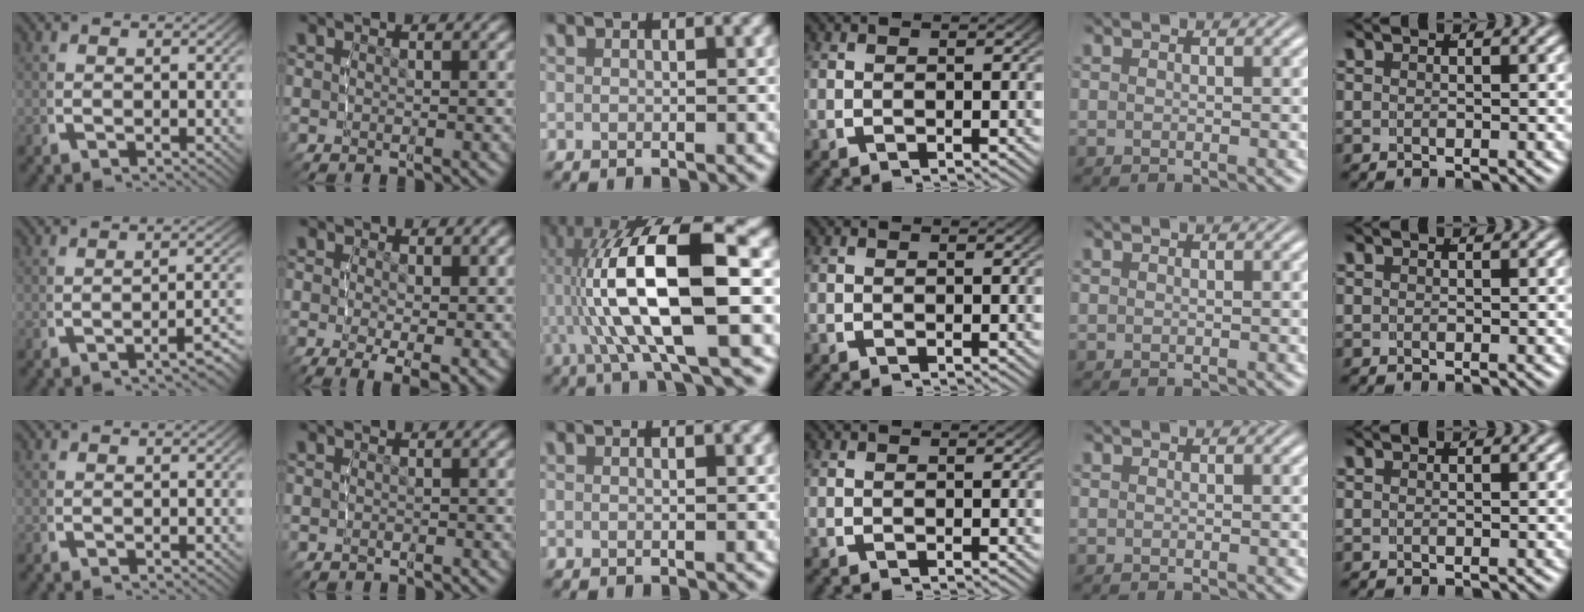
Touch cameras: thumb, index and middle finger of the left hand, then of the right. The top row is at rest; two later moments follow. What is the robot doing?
{"motion": "lift_and_place", "object": "condiment"}